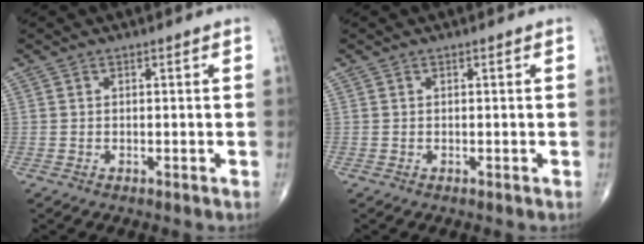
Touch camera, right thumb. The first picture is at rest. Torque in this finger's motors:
{"motor_torque": [-0.02, 0.13, -0.06, 0.06, 0.00]}